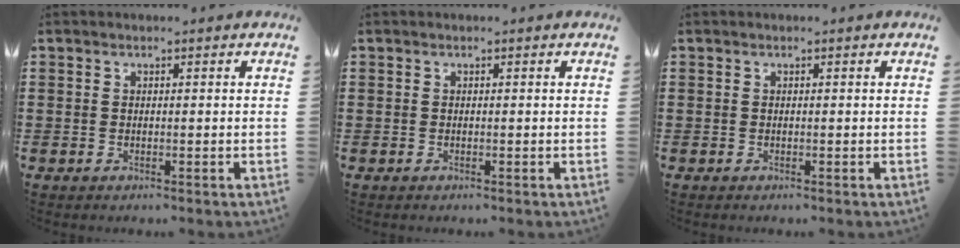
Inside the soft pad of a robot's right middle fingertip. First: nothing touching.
{"total": 0.0}
{"total": 0.0}